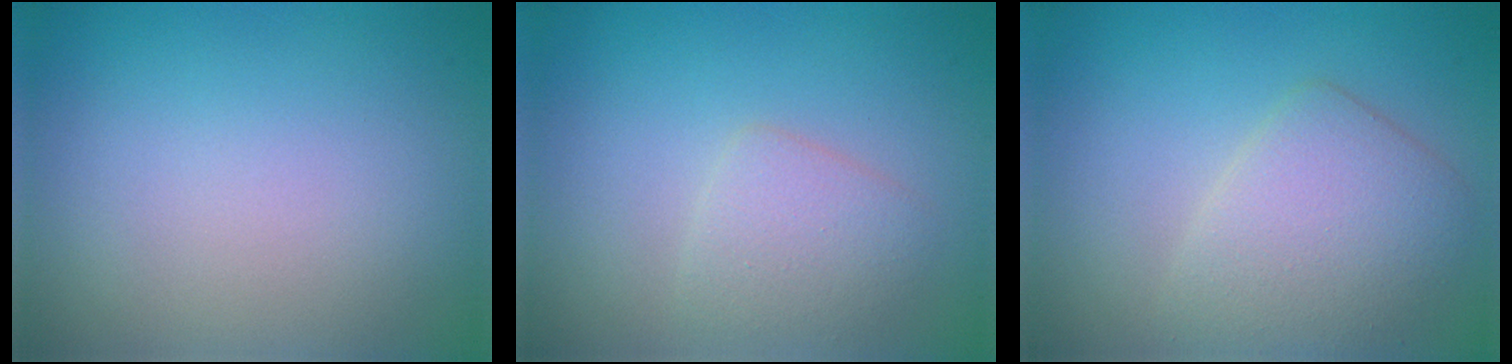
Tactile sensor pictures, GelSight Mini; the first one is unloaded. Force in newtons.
{"total": 2.2, "press": 2.2, "slide": 0.1}
{"total": 4.3, "press": 4.3, "slide": 0.2}